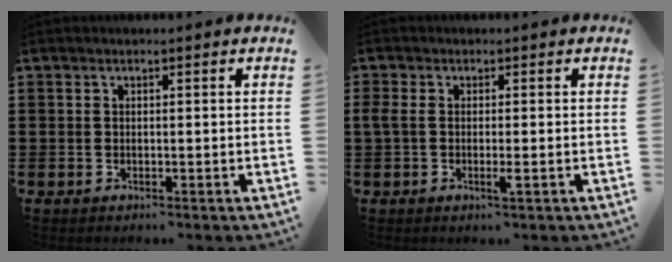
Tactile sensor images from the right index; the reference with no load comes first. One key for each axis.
{"total": 2.4, "fx": -0.5, "fy": 0.5, "fz": 2.3, "tx": -0.057, "ty": -0.008, "tz": -0.015}